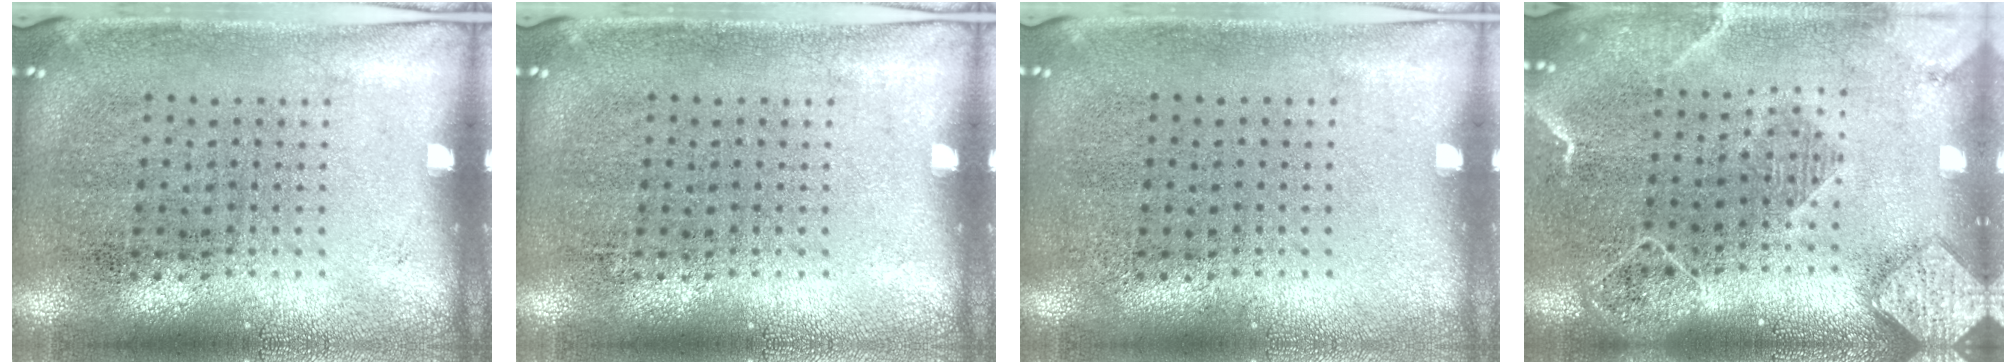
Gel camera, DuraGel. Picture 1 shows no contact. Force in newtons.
{"total": 0.0}
{"total": 0.0}
{"total": 2.3, "press": 2.0, "slide": 1.1}